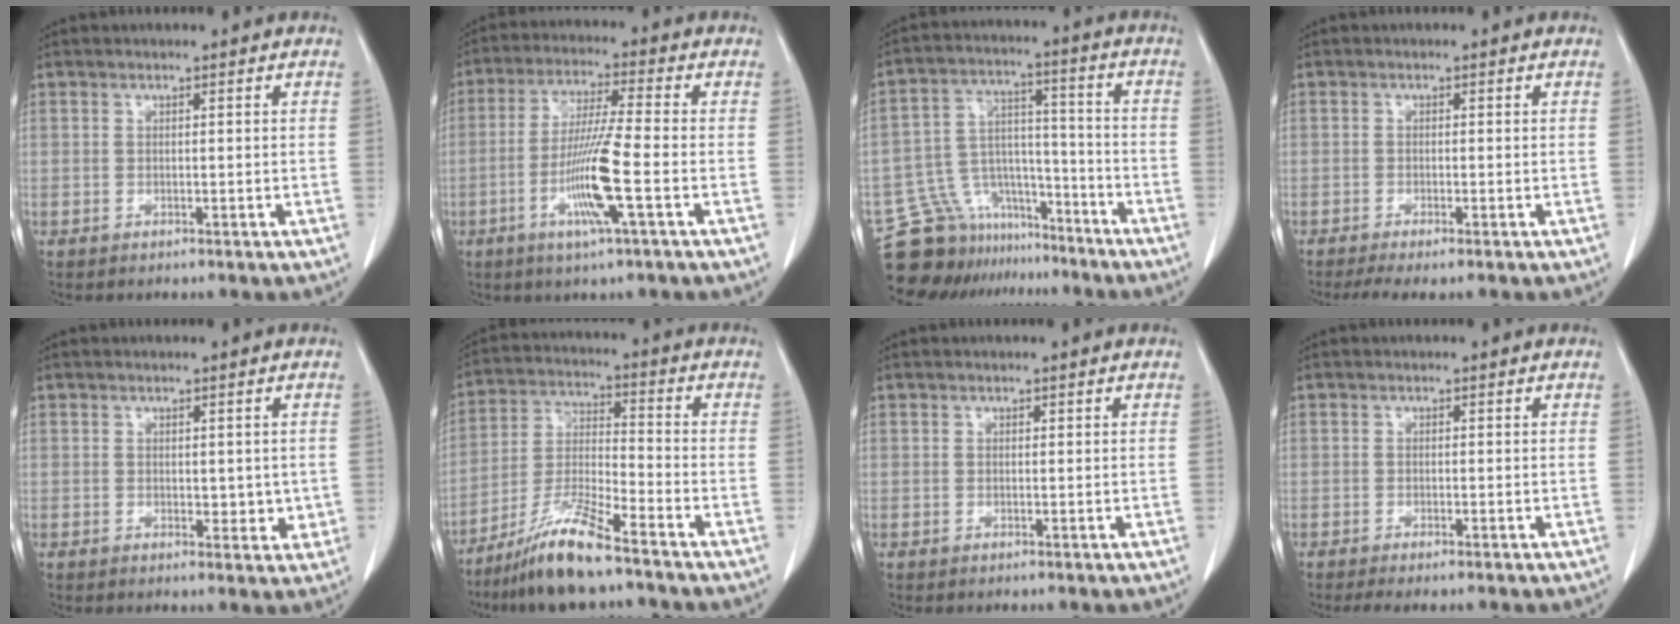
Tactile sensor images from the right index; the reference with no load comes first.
{"total": 10.3, "force": [-3.2, -0.5, 9.8], "torque": [-0.195, -0.013, -0.064]}
{"total": 12.5, "force": [-10.9, 6.2, 0.9], "torque": [-0.014, 0.061, -0.182]}
{"total": 4.0, "force": [-3.1, 0.4, 2.4], "torque": [-0.037, -0.008, -0.050]}
{"total": 3.0, "force": [0.1, 1.8, 2.5], "torque": [-0.024, -0.006, 0.006]}
{"total": 10.5, "force": [-7.9, 0.3, 6.9], "torque": [-0.143, -0.025, -0.156]}
{"total": 0.0}
{"total": 2.3, "force": [-1.8, 0.1, 1.4], "torque": [-0.019, -0.005, -0.028]}